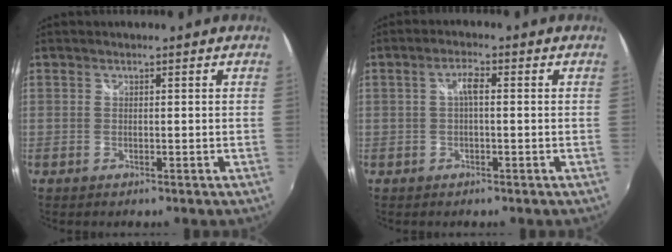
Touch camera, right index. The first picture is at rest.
{"total": 2.5, "force": [0.0, 0.7, 2.4], "torque": [-0.047, 0.009, 0.000]}